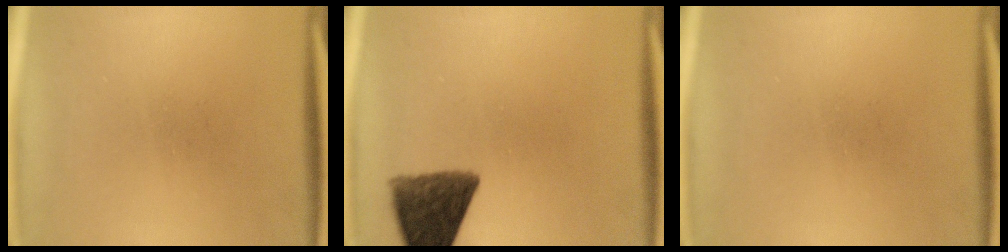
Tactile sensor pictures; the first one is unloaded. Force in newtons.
{"total": 10.4}
{"total": 0.0}